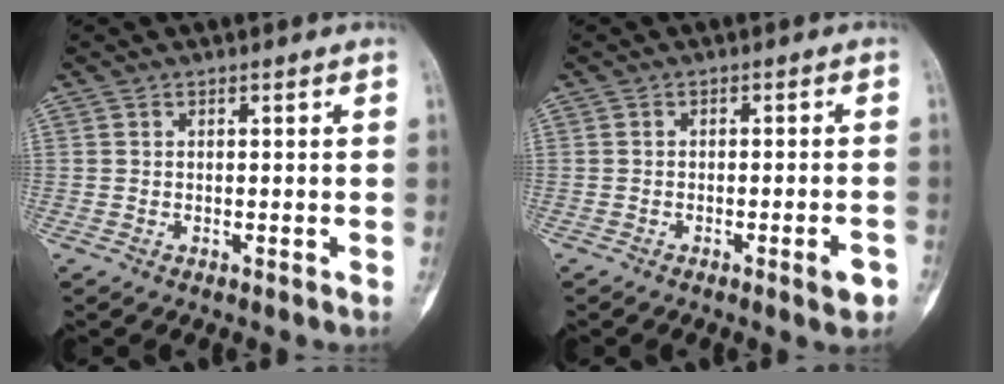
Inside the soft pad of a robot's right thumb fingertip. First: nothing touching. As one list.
[{"total": 3.6, "force": [-1.8, 0.7, 3.0], "torque": [-0.040, 0.007, -0.024]}]